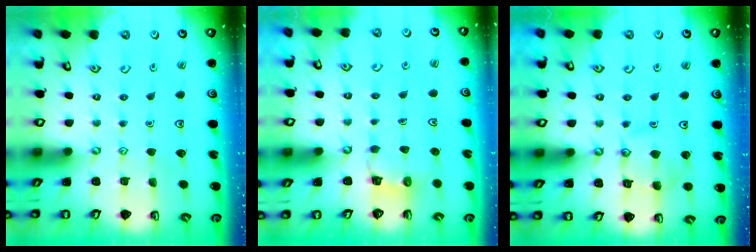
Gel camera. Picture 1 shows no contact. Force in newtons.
{"total": 2.9, "press": 2.9, "slide": 0.3}
{"total": 10.6, "press": 10.6, "slide": 0.9}